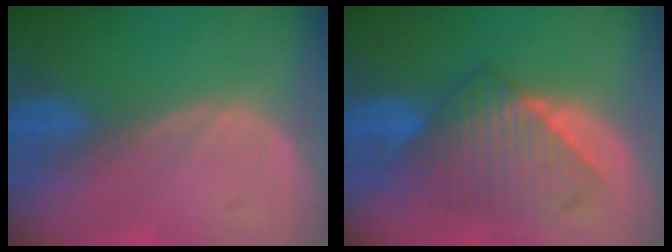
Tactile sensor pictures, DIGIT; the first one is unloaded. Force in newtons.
{"total": 8.0, "press": 7.9, "slide": 1.4}